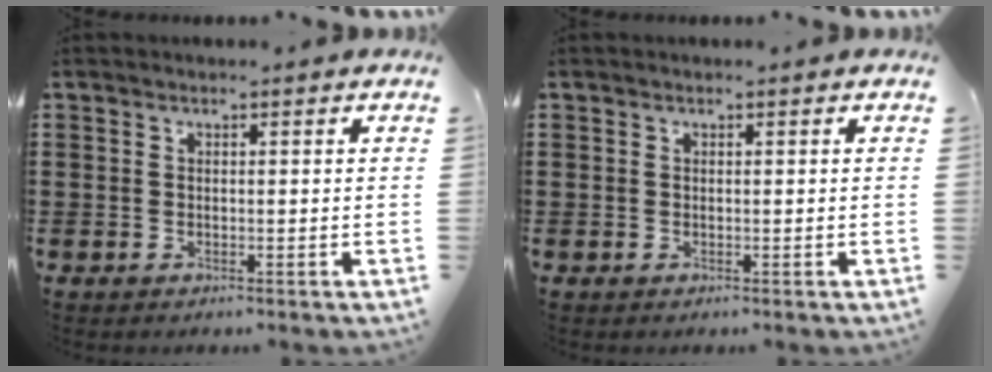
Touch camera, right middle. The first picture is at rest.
{"total": 0.0}